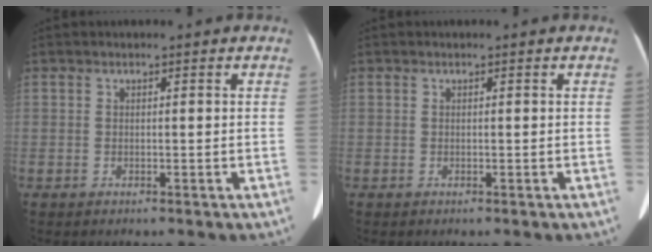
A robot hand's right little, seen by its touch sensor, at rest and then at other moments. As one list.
[{"total": 0.0}]